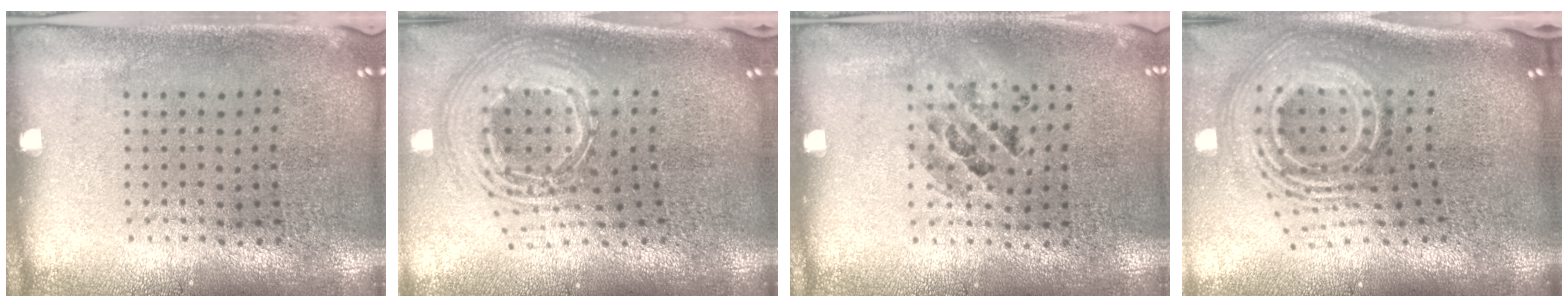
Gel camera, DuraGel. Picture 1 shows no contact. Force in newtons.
{"total": 2.8, "press": 1.9, "slide": 2.0}
{"total": 1.1, "press": 1.0, "slide": 0.2}
{"total": 3.0, "press": 2.0, "slide": 2.3}